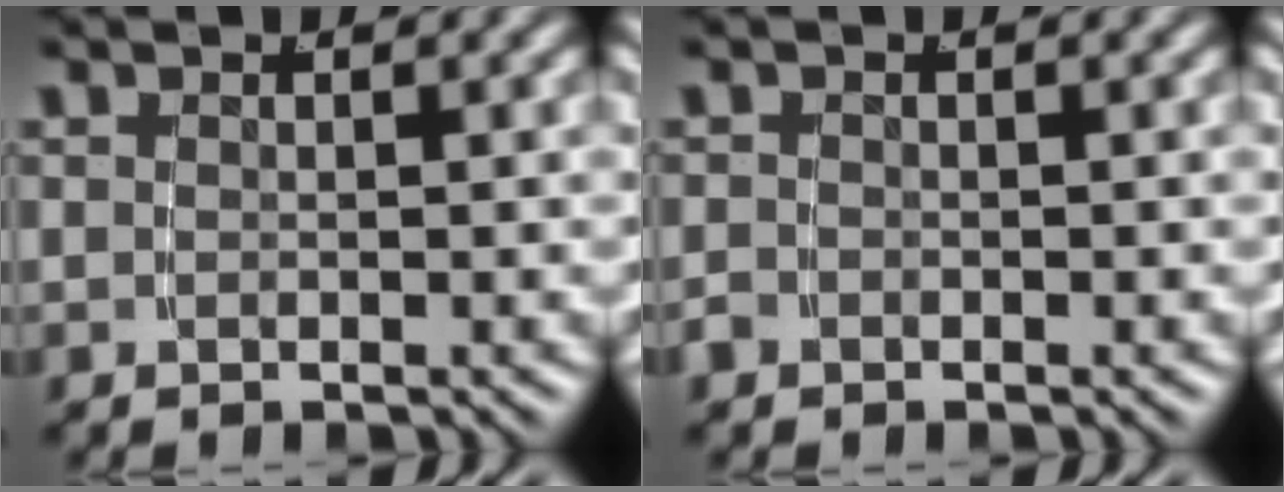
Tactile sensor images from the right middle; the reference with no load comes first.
{"total": 0.9, "force": [-0.9, 0.3, 0.1], "torque": [-0.001, -0.008, -0.014]}